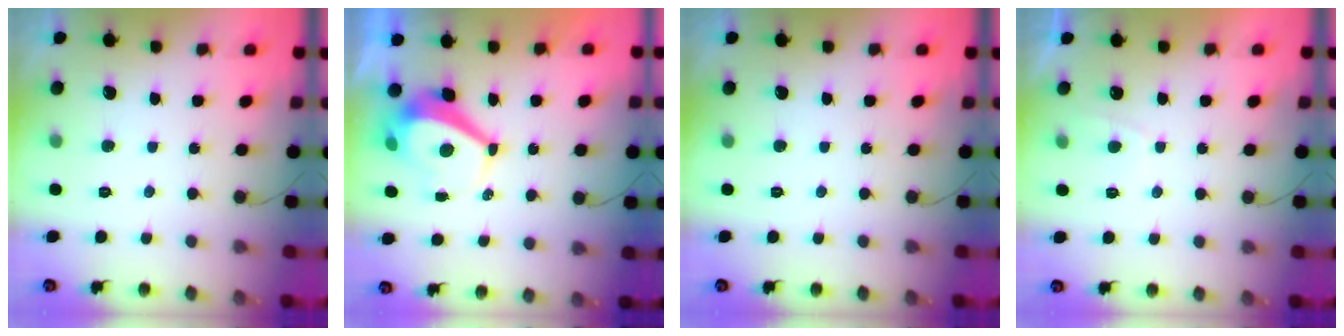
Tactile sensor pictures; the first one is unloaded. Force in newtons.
{"total": 4.0, "press": 3.9, "slide": 0.3}
{"total": 0.0}
{"total": 1.1, "press": 0.9, "slide": 0.5}